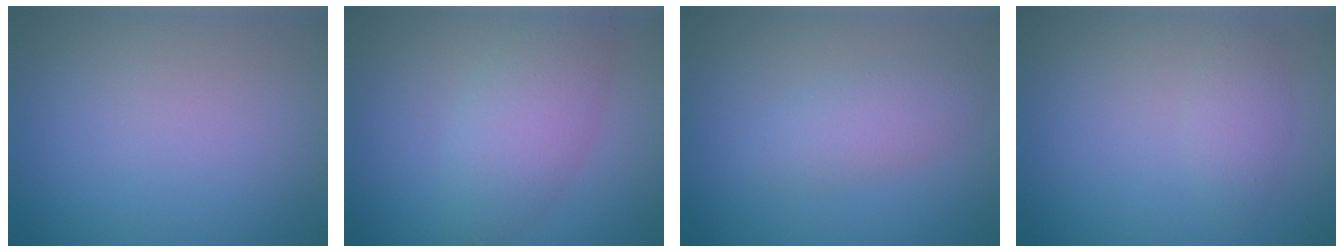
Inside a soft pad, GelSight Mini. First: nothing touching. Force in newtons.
{"total": 4.4, "press": 4.4, "slide": 0.2}
{"total": 2.7, "press": 2.7, "slide": 0.1}
{"total": 1.8, "press": 1.8, "slide": 0.2}